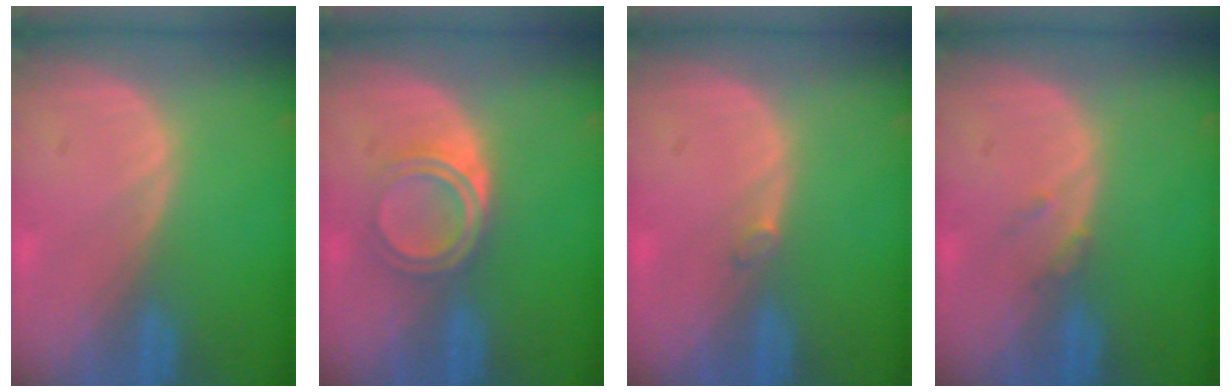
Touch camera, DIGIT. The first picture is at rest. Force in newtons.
{"total": 5.2, "press": 4.5, "slide": 2.7}
{"total": 0.8, "press": 0.8, "slide": 0.2}
{"total": 1.2, "press": 1.2, "slide": 0.3}